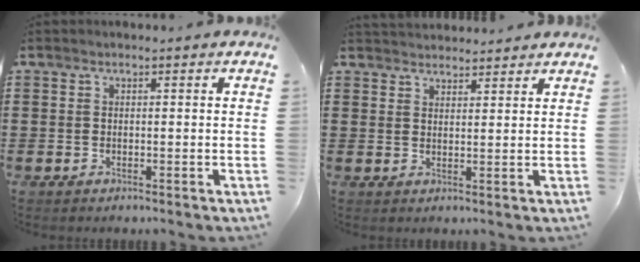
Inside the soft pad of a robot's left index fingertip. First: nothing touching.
{"total": 2.4, "force": [2.4, 0.2, -0.3], "torque": [0.000, -0.004, 0.047]}